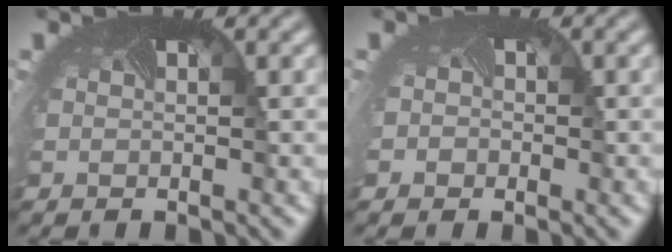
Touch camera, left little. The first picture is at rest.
{"total": 1.4, "force": [-0.3, 1.3, 0.3], "torque": [0.001, -0.001, -0.009]}